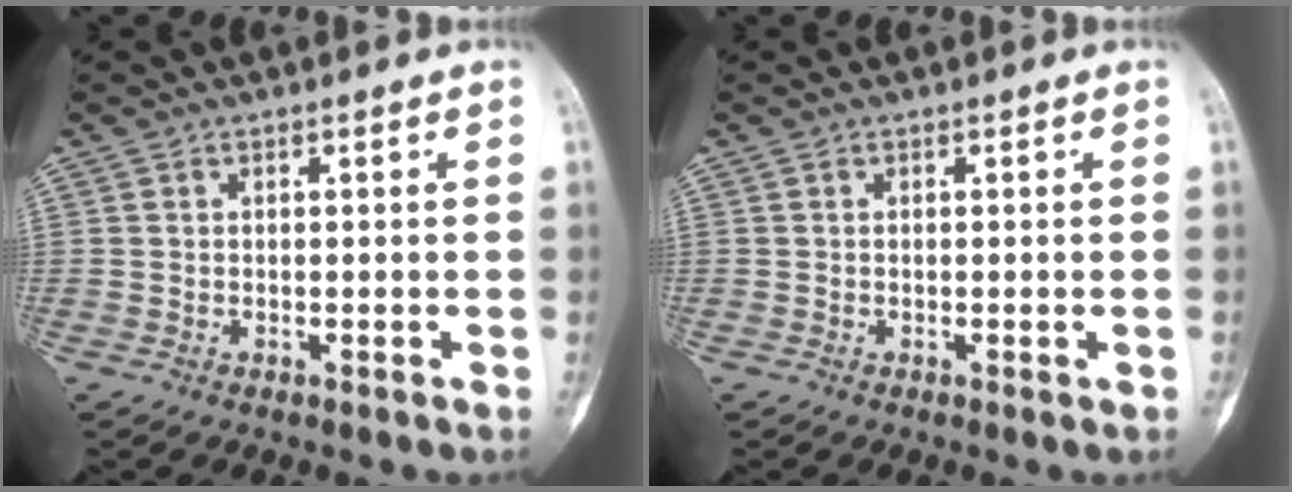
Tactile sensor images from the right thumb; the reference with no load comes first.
{"total": 0.7, "force": [-0.2, 0.2, 0.6], "torque": [-0.007, -0.001, -0.003]}